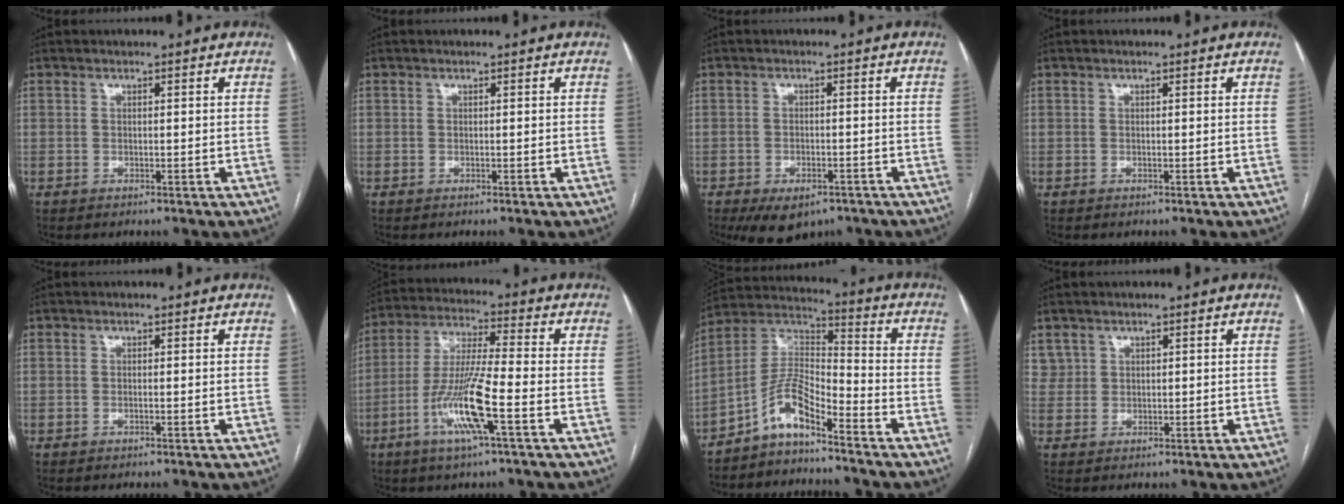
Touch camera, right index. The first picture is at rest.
{"total": 0.0}
{"total": 7.0, "force": [-4.8, 3.5, 3.7], "torque": [-0.055, -0.003, -0.067]}
{"total": 0.0}
{"total": 0.0}
{"total": 11.9, "force": [-4.5, 0.3, 11.0], "torque": [-0.222, -0.007, -0.090]}
{"total": 8.6, "force": [-6.2, 1.8, 5.6], "torque": [-0.120, 0.024, -0.123]}
{"total": 2.1, "force": [1.2, 1.7, -0.1], "torque": [0.015, 0.006, 0.016]}